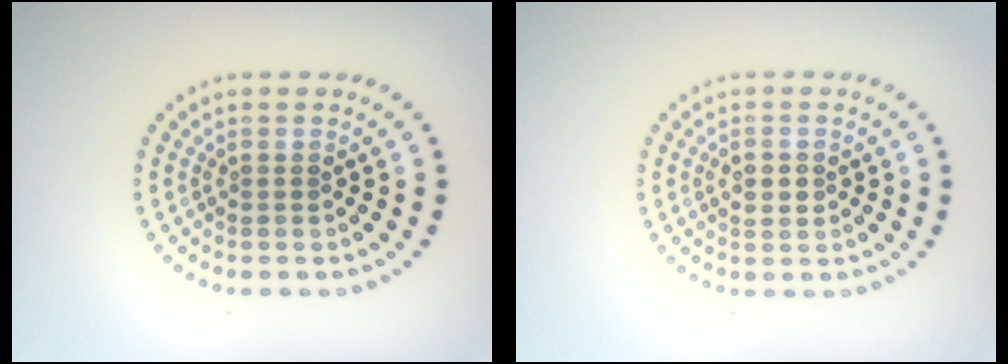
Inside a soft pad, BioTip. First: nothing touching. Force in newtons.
{"total": 2.1, "press": 2.1, "slide": 0.1}